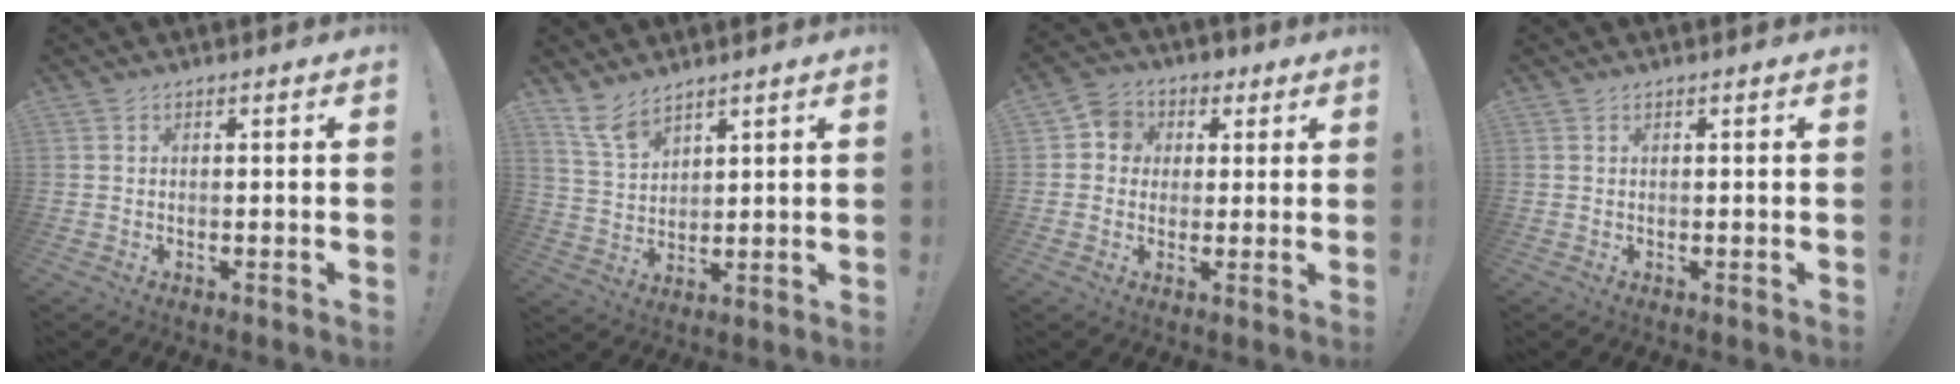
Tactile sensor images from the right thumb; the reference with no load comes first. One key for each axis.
{"total": 7.9, "fx": 6.7, "fy": 3.1, "fz": 2.9, "tx": -0.070, "ty": -0.034, "tz": 0.130}
{"total": 6.6, "fx": 0.4, "fy": 6.2, "fz": 2.1, "tx": -0.018, "ty": 0.006, "tz": 0.008}
{"total": 0.0}